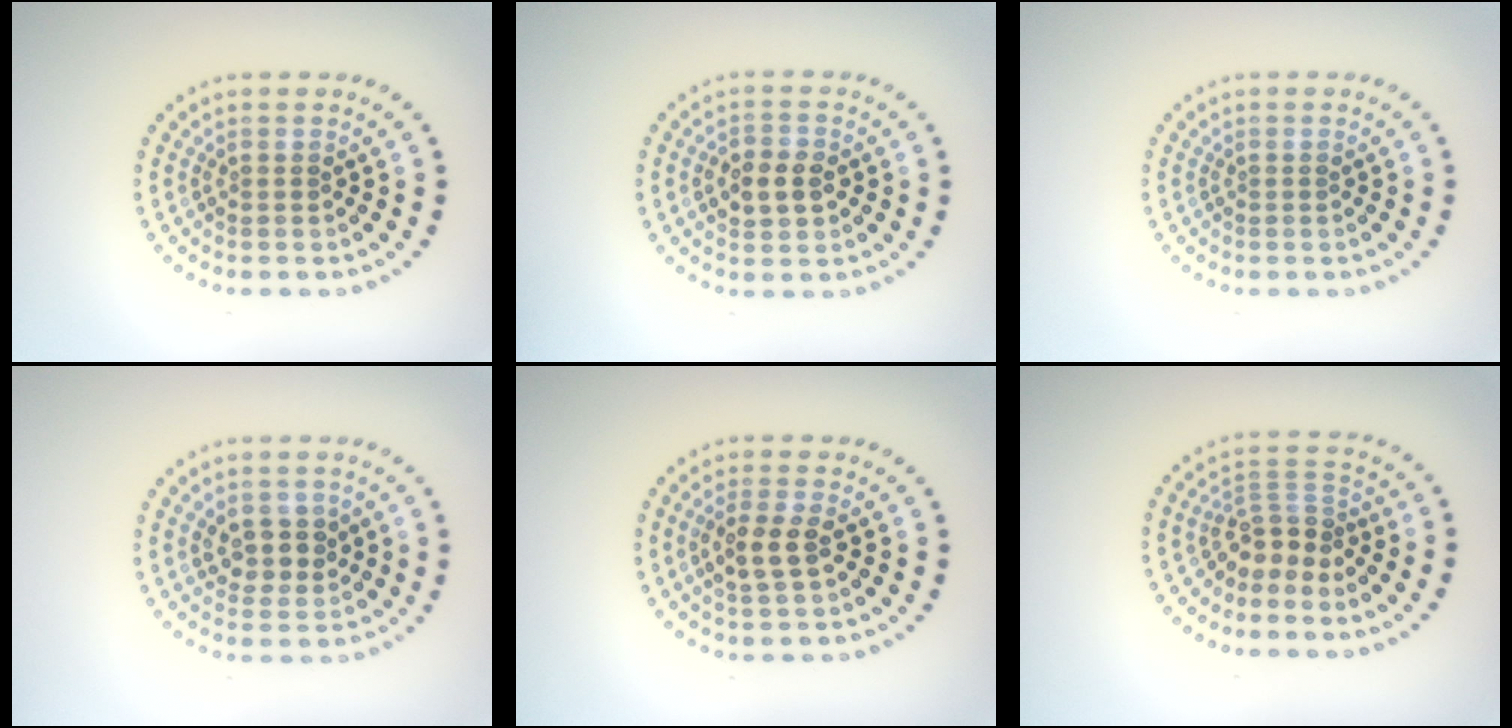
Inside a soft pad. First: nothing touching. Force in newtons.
{"total": 2.9, "press": 2.9, "slide": 0.1}
{"total": 0.0}
{"total": 2.8, "press": 2.7, "slide": 0.8}
{"total": 2.9, "press": 2.8, "slide": 0.9}
{"total": 3.0, "press": 2.2, "slide": 2.0}